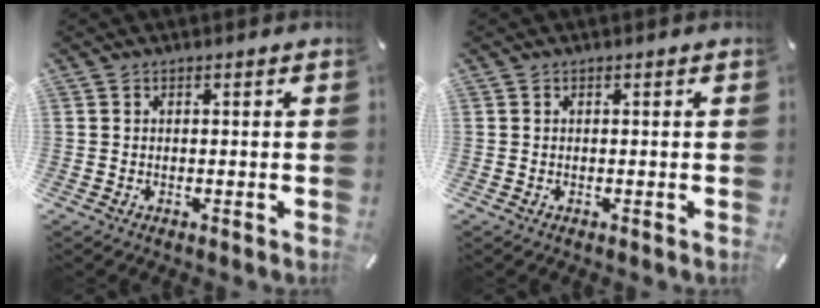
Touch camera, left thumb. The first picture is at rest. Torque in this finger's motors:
{"motor_torque": [-0.02, -0.02, 0.00, 0.00, 0.00]}